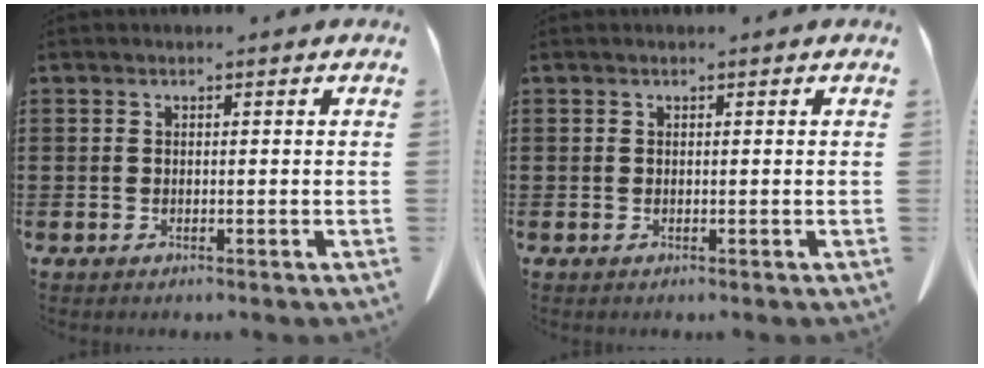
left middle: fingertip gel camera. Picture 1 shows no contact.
{"total": 0.0}